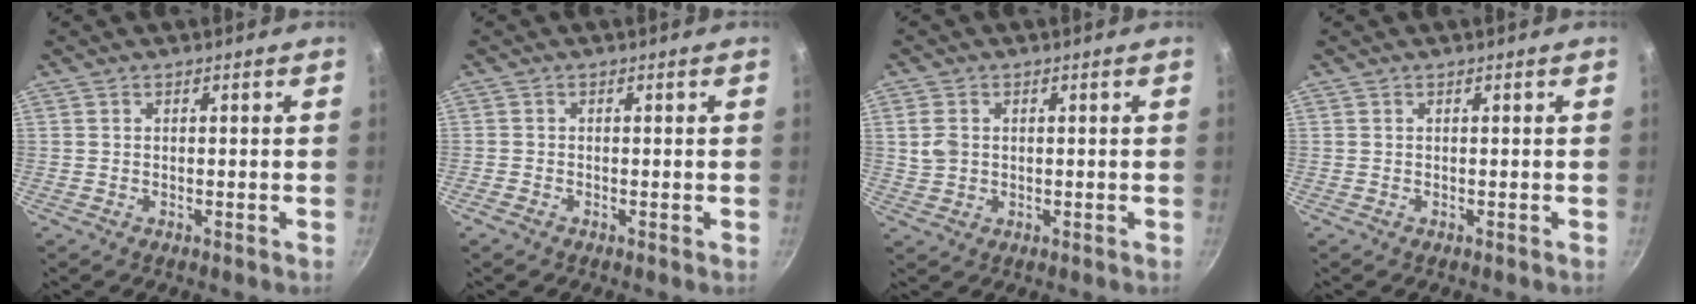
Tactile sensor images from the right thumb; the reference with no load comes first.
{"total": 1.0, "force": [-0.7, 0.6, 0.4], "torque": [-0.010, 0.002, -0.016]}
{"total": 3.8, "force": [0.6, 3.0, 2.3], "torque": [-0.039, 0.001, 0.012]}
{"total": 0.0}